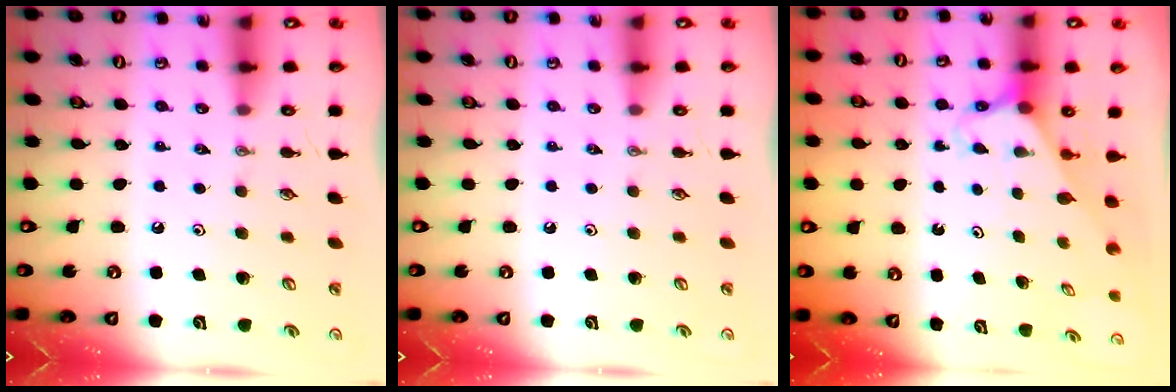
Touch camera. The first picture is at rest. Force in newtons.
{"total": 0.0}
{"total": 2.5, "press": 2.5, "slide": 0.1}